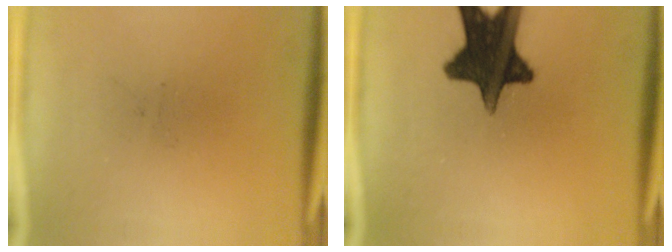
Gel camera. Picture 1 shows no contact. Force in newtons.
{"total": 14.8}